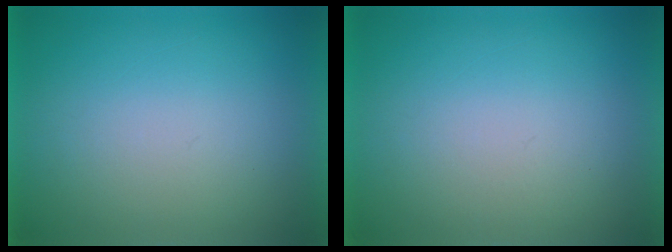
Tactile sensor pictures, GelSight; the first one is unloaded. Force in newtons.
{"total": 1.0}